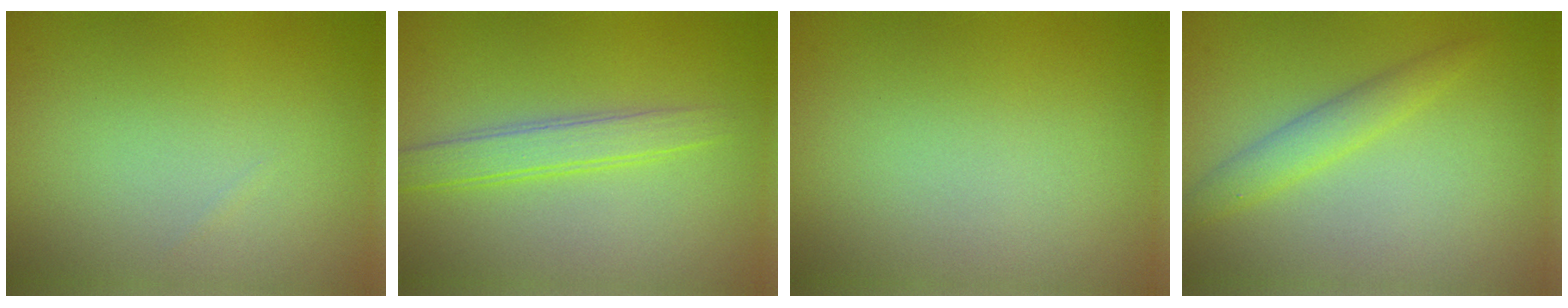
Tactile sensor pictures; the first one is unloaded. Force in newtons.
{"total": 2.8, "press": 2.7, "slide": 0.1}
{"total": 0.0}
{"total": 2.3, "press": 2.3, "slide": 0.1}